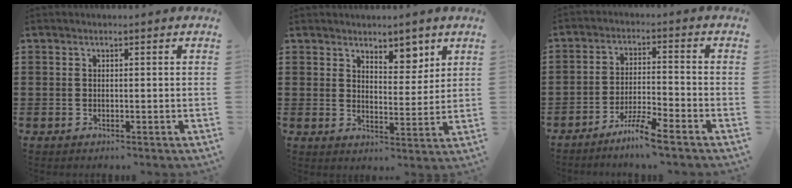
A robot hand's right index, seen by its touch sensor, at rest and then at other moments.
{"total": 4.9, "force": [4.1, 2.4, 1.4], "torque": [-0.019, -0.015, 0.069]}
{"total": 5.6, "force": [-4.7, -0.3, 3.0], "torque": [-0.072, -0.012, -0.091]}